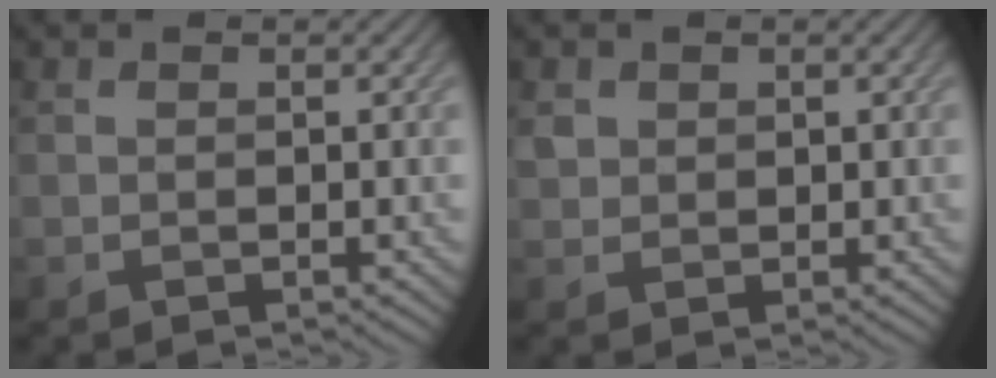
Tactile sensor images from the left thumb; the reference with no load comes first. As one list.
[{"total": 1.6, "force": [0.7, 1.4, 0.4], "torque": [-0.011, -0.002, 0.014]}]